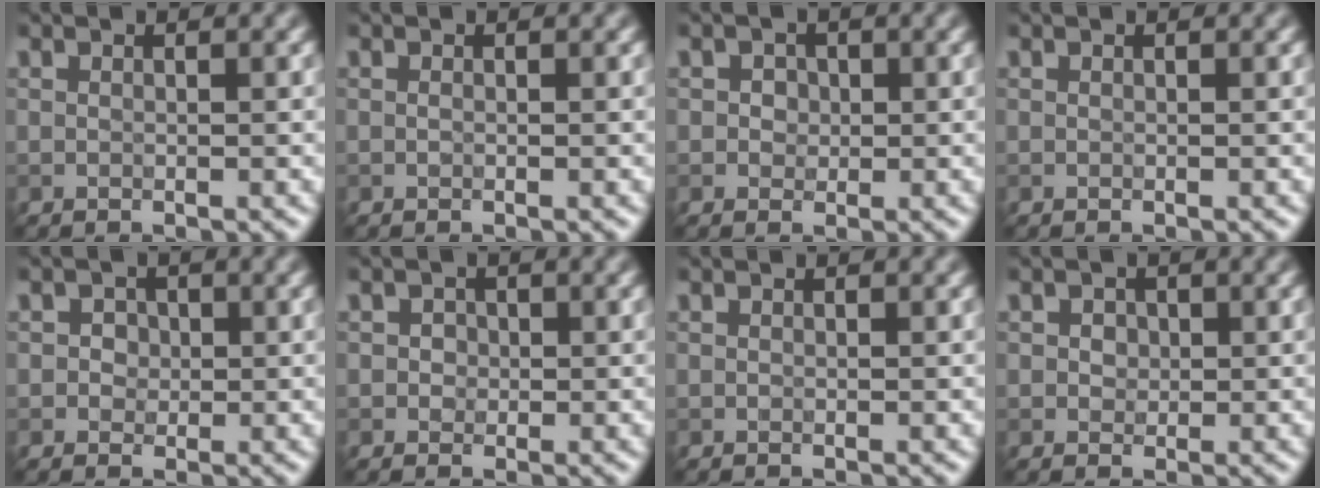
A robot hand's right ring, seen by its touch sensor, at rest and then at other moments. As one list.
[{"total": 0.0}, {"total": 1.5, "force": [0.3, 1.3, 0.7], "torque": [-0.007, 0.005, 0.002]}, {"total": 0.0}, {"total": 1.4, "force": [0.2, 1.3, 0.5], "torque": [-0.003, 0.003, 0.004]}, {"total": 1.1, "force": [0.0, 1.0, 0.3], "torque": [0.001, 0.000, 0.000]}, {"total": 0.0}, {"total": 1.3, "force": [0.2, 1.1, 0.5], "torque": [-0.006, 0.003, 0.003]}]